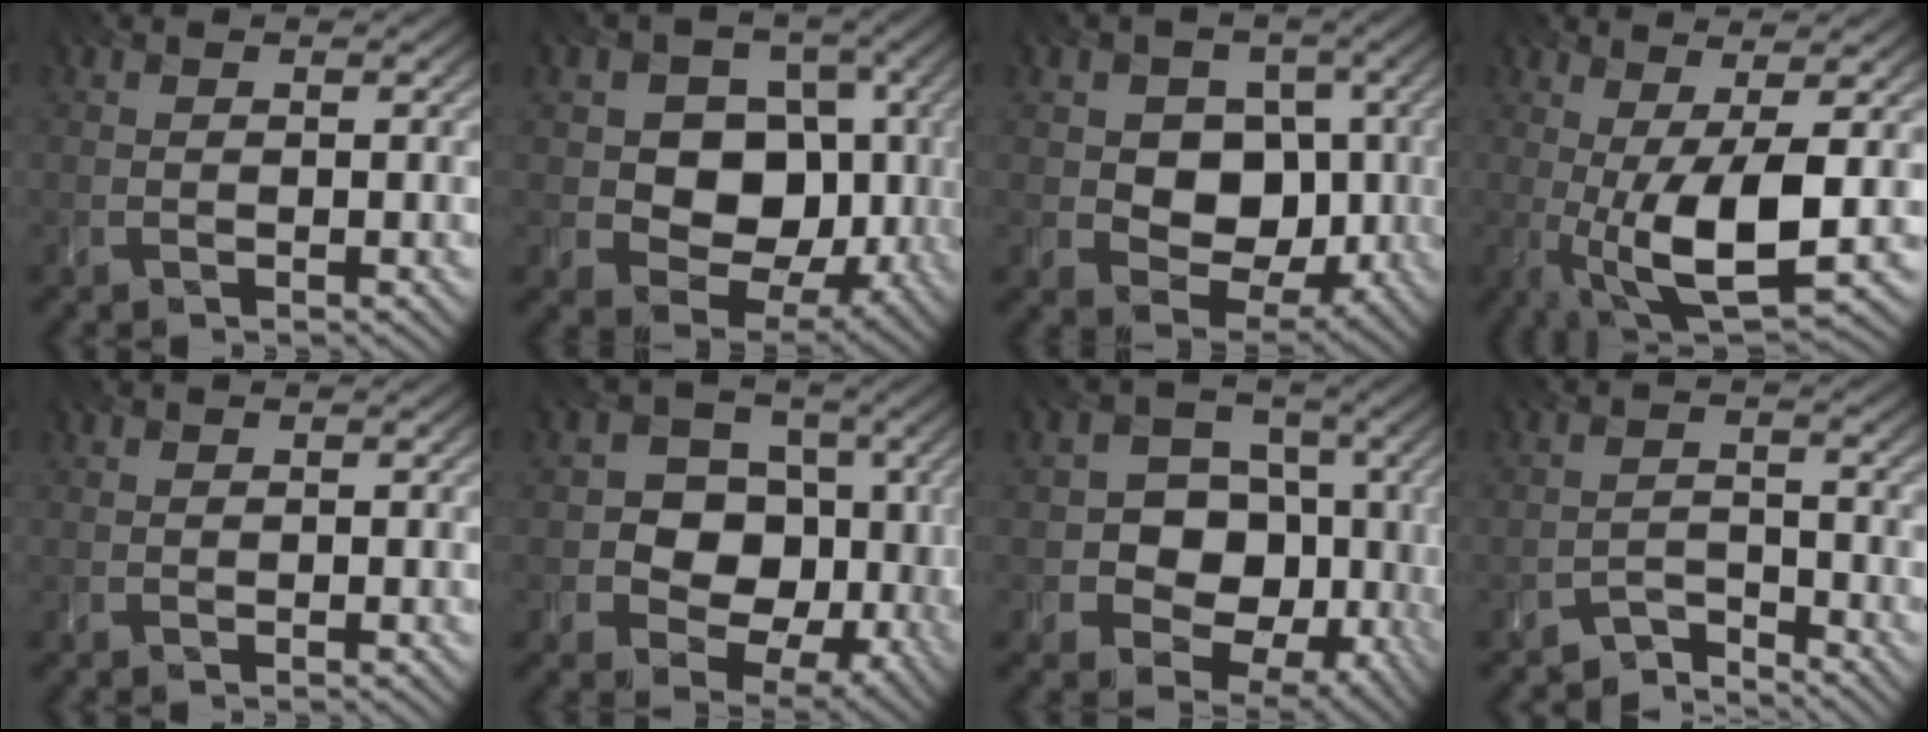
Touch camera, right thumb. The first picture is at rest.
{"total": 11.2, "force": [0.5, 9.2, 6.3], "torque": [-0.110, -0.013, -0.005]}
{"total": 8.9, "force": [0.3, 7.4, 4.9], "torque": [-0.086, -0.009, -0.010]}
{"total": 10.6, "force": [-1.0, 3.2, 10.1], "torque": [-0.192, -0.005, -0.009]}
{"total": 0.0}
{"total": 10.5, "force": [0.0, 8.7, 5.8], "torque": [-0.106, -0.023, -0.018]}
{"total": 11.3, "force": [-0.7, 9.6, 6.0], "torque": [-0.099, -0.024, -0.033]}
{"total": 3.4, "force": [-3.2, 0.8, 0.5], "torque": [-0.001, 0.003, -0.066]}